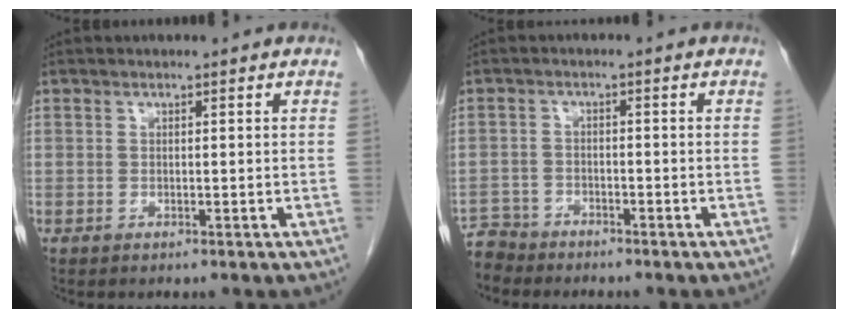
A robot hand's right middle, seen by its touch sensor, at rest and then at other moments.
{"total": 4.2, "force": [-4.0, 1.1, -0.7], "torque": [0.017, -0.010, -0.079]}